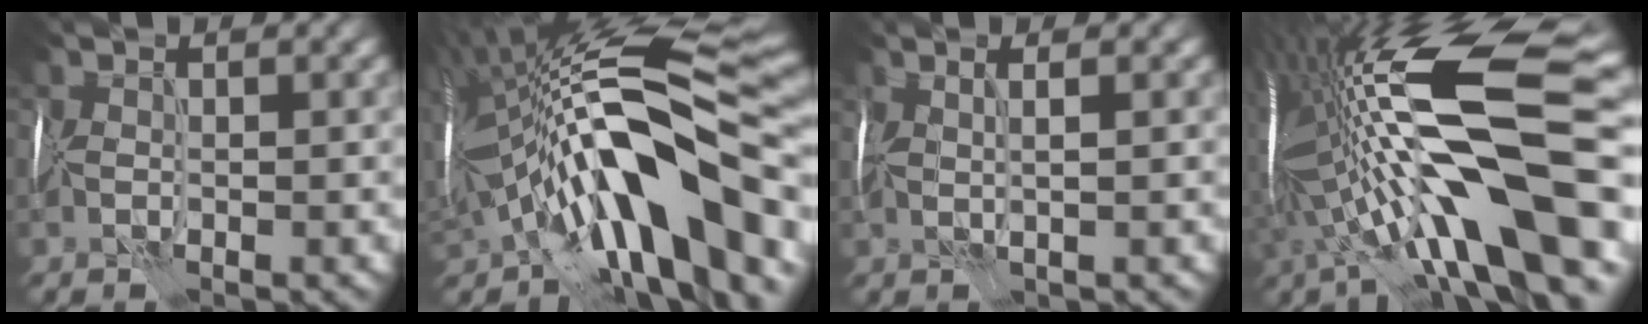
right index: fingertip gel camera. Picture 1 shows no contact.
{"total": 16.9, "force": [-3.7, 6.9, 15.0], "torque": [-0.237, 0.020, -0.065]}
{"total": 1.8, "force": [0.7, 0.7, 1.5], "torque": [-0.008, 0.011, -0.009]}
{"total": 18.5, "force": [-1.3, 5.8, 17.5], "torque": [-0.299, 0.015, -0.026]}